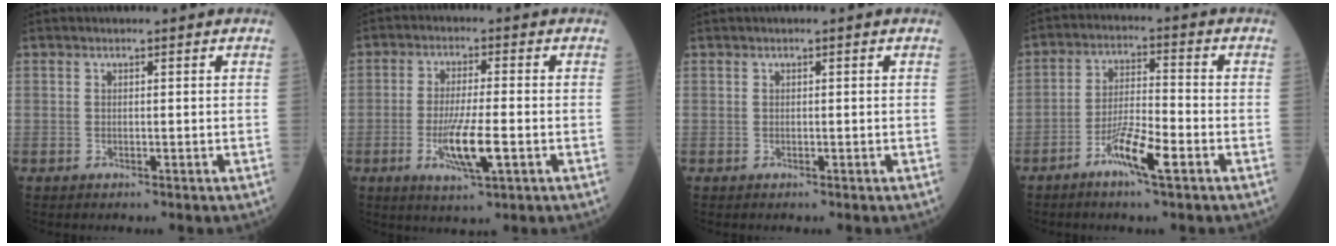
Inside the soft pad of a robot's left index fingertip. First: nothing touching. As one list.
[{"total": 7.6, "force": [-2.3, 0.7, 7.2], "torque": [-0.141, -0.015, -0.039]}, {"total": 0.0}, {"total": 7.2, "force": [-4.0, 0.6, 6.0], "torque": [-0.119, -0.004, -0.074]}]